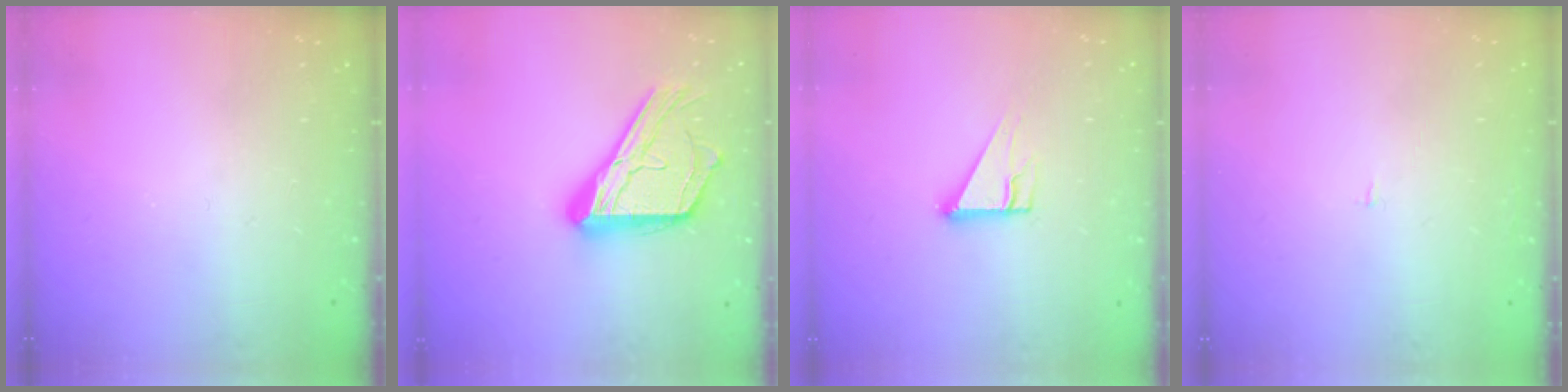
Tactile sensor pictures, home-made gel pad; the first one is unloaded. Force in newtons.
{"total": 20.1, "press": 20.1, "slide": 1.7}
{"total": 5.1, "press": 5.0, "slide": 0.4}
{"total": 1.2, "press": 1.2, "slide": 0.1}